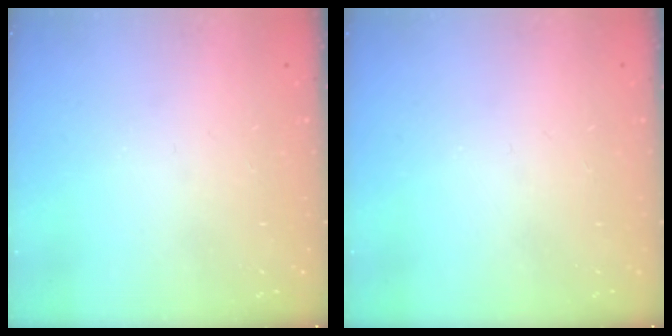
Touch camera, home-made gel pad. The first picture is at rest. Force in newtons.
{"total": 0.0}